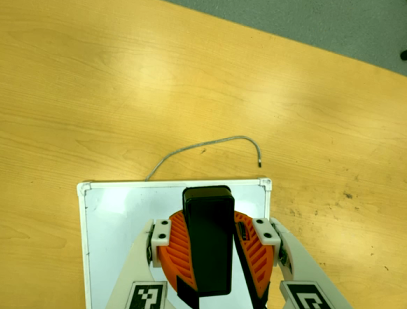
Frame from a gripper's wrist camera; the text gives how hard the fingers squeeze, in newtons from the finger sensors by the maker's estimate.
{"total": 10.3, "left": 10.2, "right": 10.3}